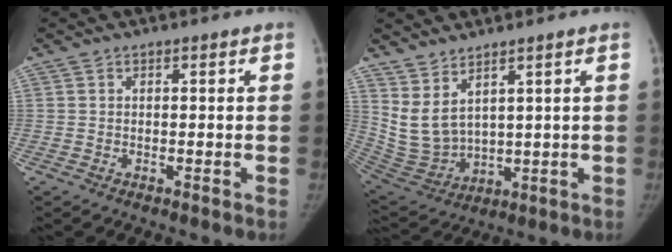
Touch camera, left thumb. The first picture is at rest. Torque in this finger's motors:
{"motor_torque": [-0.04, 0.43, -0.05, -0.10, 0.05]}